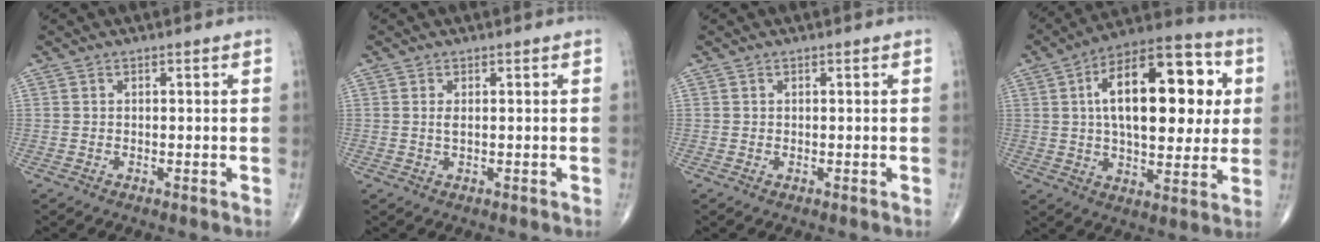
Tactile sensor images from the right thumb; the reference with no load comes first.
{"total": 1.2, "force": [0.2, 0.4, 1.1], "torque": [-0.025, -0.001, 0.008]}
{"total": 0.0}
{"total": 23.6, "force": [4.6, 11.6, 20.0], "torque": [-0.280, 0.008, 0.060]}